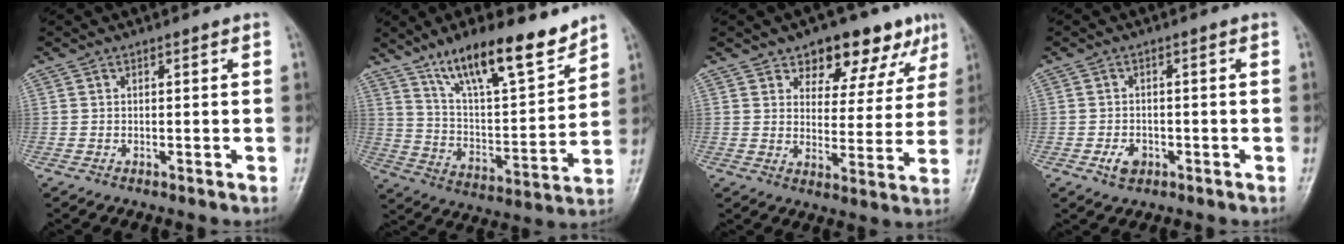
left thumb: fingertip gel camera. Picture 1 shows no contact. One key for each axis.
{"total": 17.8, "fx": 12.8, "fy": 5.0, "fz": 11.4, "tx": -0.156, "ty": -0.072, "tz": 0.226}
{"total": 13.2, "fx": 8.5, "fy": 7.2, "fz": 7.1, "tx": -0.032, "ty": -0.037, "tz": 0.114}
{"total": 3.1, "fx": -1.4, "fy": 2.1, "fz": 1.7, "tx": -0.026, "ty": 0.006, "tz": -0.022}